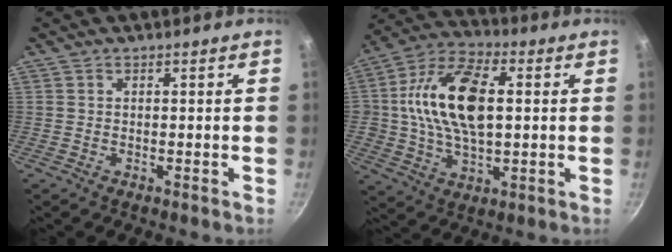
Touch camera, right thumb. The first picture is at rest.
{"total": 17.3, "force": [2.0, 9.8, 14.1], "torque": [-0.252, 0.019, 0.026]}